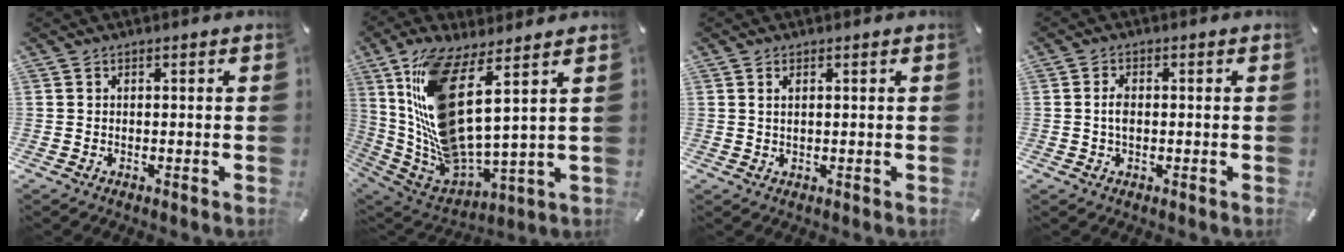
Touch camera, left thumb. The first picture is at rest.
{"total": 17.3, "force": [7.5, 5.5, 14.6], "torque": [-0.310, -0.062, 0.122]}
{"total": 1.3, "force": [0.5, 0.3, 1.2], "torque": [-0.024, 0.000, 0.007]}
{"total": 2.9, "force": [-0.1, 1.6, 2.3], "torque": [-0.053, 0.001, -0.005]}